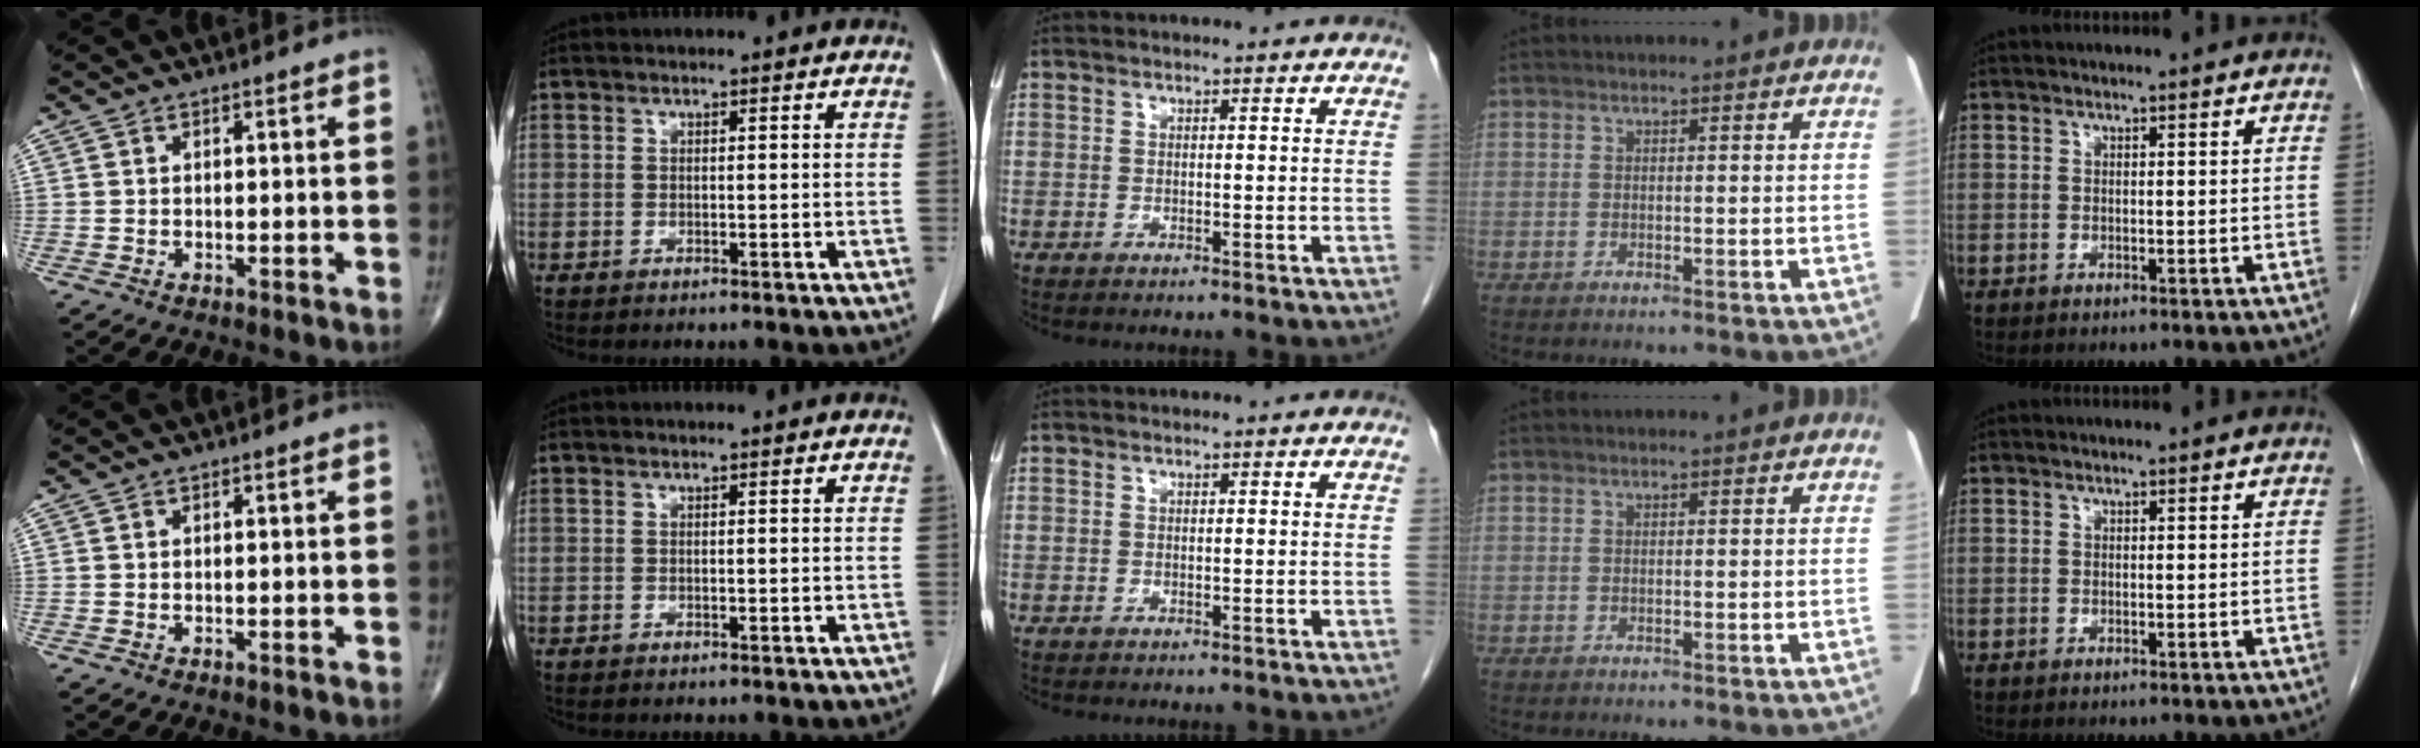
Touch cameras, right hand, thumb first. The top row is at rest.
{}